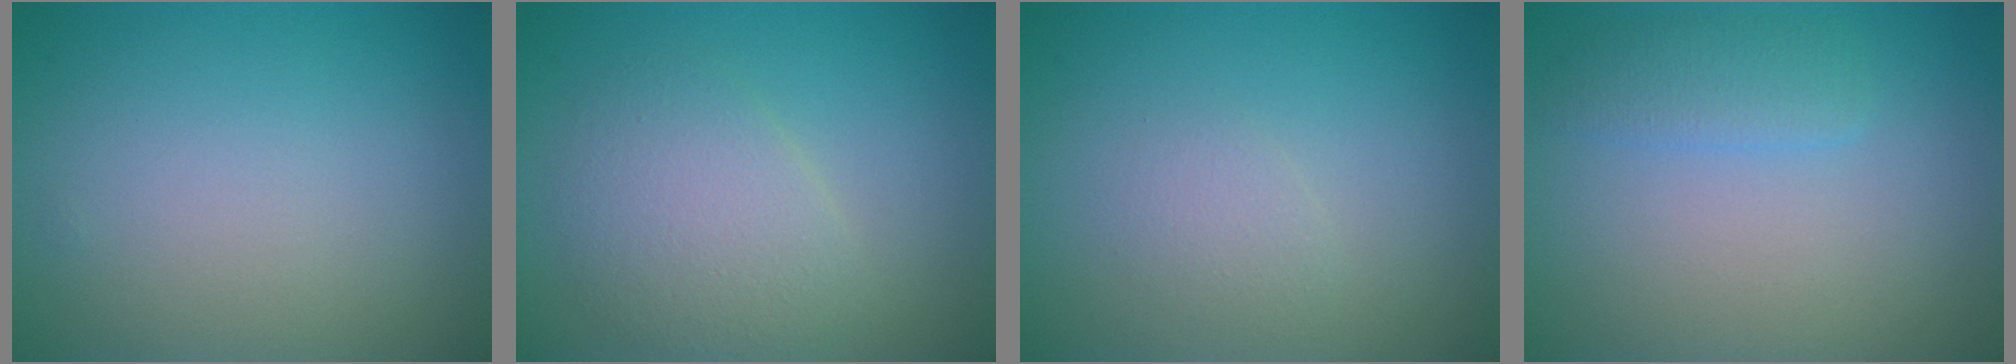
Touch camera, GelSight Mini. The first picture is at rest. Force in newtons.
{"total": 3.7, "press": 3.7, "slide": 0.1}
{"total": 1.1, "press": 1.1, "slide": 0.1}
{"total": 1.9, "press": 1.9, "slide": 0.2}